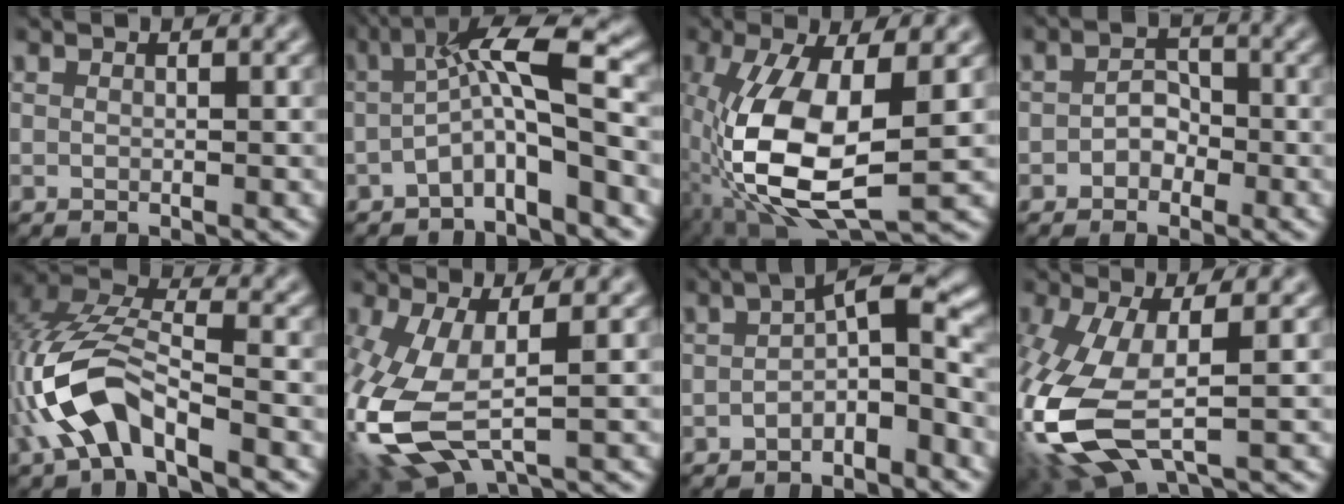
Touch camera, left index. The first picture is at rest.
{"total": 5.8, "force": [-1.2, 1.2, 5.6], "torque": [-0.095, 0.020, -0.035]}
{"total": 11.3, "force": [-2.0, 4.8, 10.0], "torque": [-0.224, -0.012, -0.038]}
{"total": 2.0, "force": [-0.8, 1.5, 1.0], "torque": [-0.014, 0.005, -0.017]}
{"total": 8.0, "force": [-3.5, 3.1, 6.5], "torque": [-0.147, 0.009, -0.074]}
{"total": 9.7, "force": [-1.7, 4.7, 8.3], "torque": [-0.217, -0.015, -0.026]}
{"total": 4.2, "force": [-1.6, 1.4, 3.7], "torque": [-0.055, 0.018, -0.037]}
{"total": 10.8, "force": [-1.9, 5.0, 9.4], "torque": [-0.242, -0.018, -0.032]}